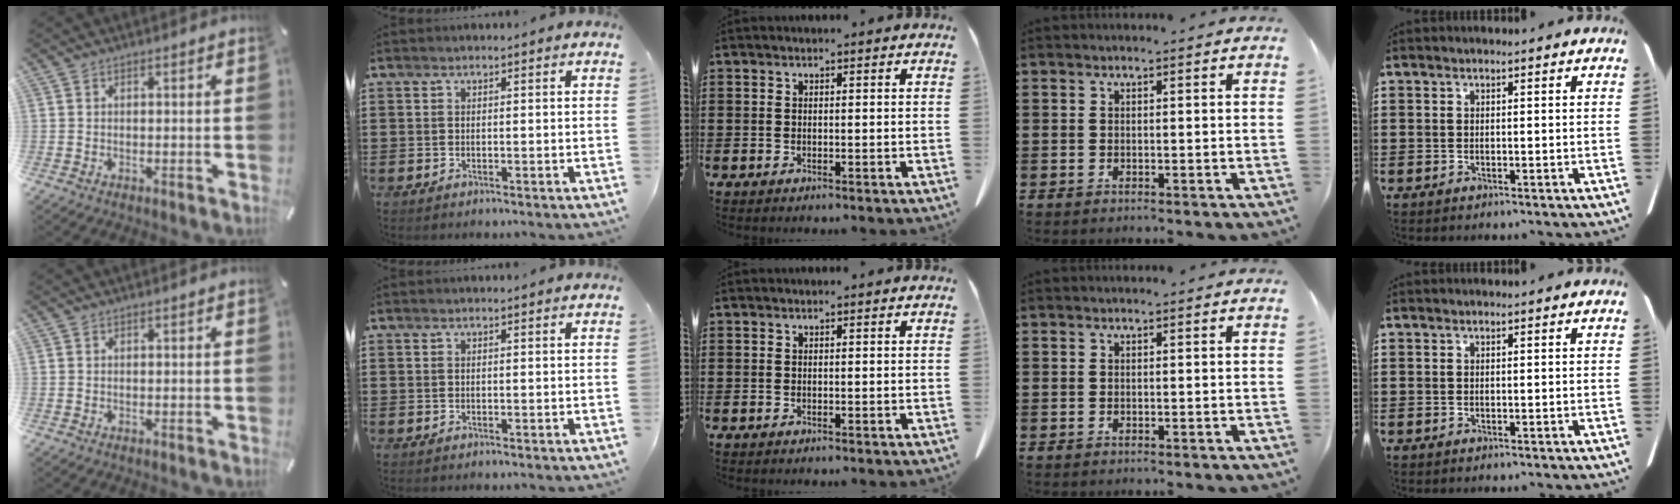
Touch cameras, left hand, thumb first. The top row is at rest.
{}